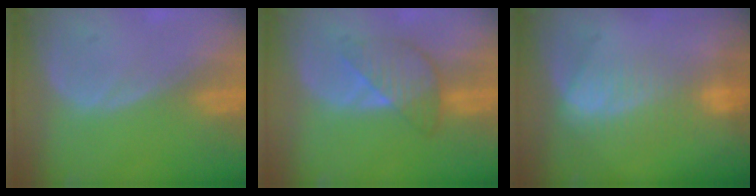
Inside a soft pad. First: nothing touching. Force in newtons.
{"total": 5.5, "press": 5.4, "slide": 0.4}
{"total": 7.4, "press": 6.2, "slide": 3.9}